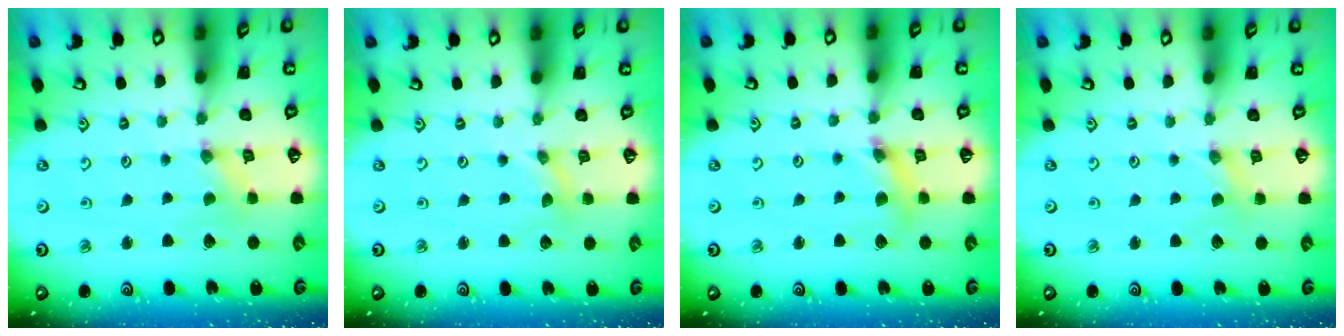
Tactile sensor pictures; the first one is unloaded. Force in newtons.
{"total": 0.5, "press": 0.5, "slide": 0.0}
{"total": 6.9, "press": 6.8, "slide": 0.8}
{"total": 0.9, "press": 0.8, "slide": 0.2}